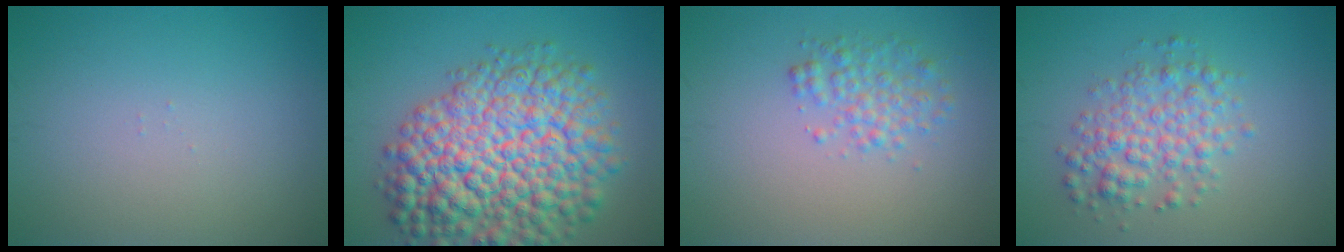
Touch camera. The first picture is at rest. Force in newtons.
{"total": 13.0, "press": 12.9, "slide": 0.5}
{"total": 2.4, "press": 2.4, "slide": 0.1}
{"total": 4.2, "press": 4.2, "slide": 0.1}